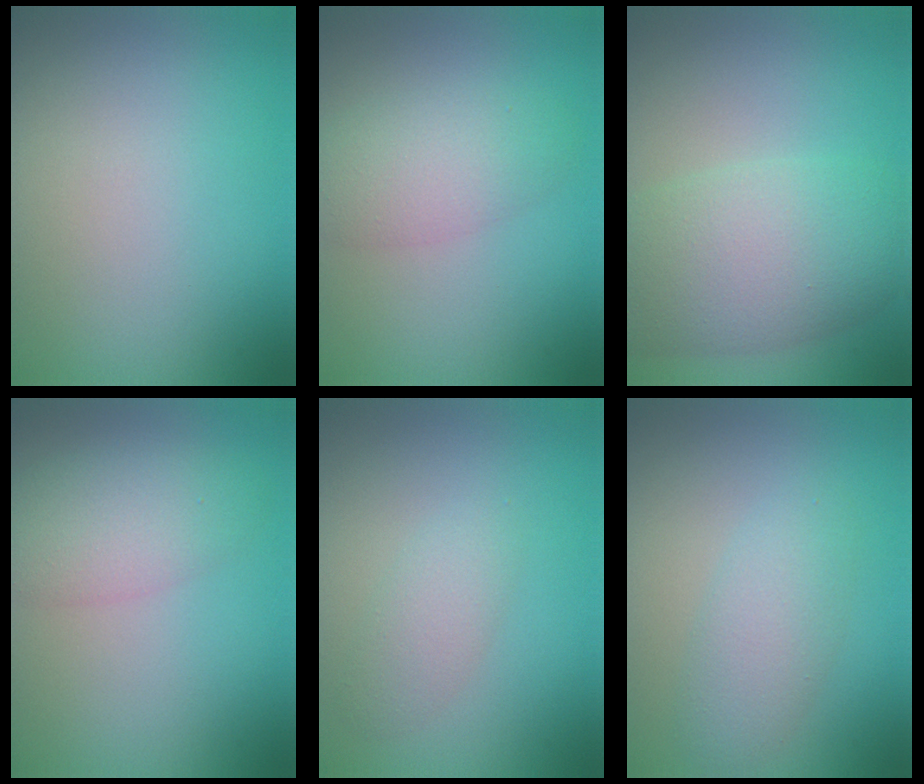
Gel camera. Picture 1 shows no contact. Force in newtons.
{"total": 3.8, "press": 3.8, "slide": 0.2}
{"total": 8.6, "press": 8.6, "slide": 0.4}
{"total": 4.0, "press": 4.0, "slide": 0.2}
{"total": 2.0, "press": 2.0, "slide": 0.1}
{"total": 3.2, "press": 3.2, "slide": 0.1}